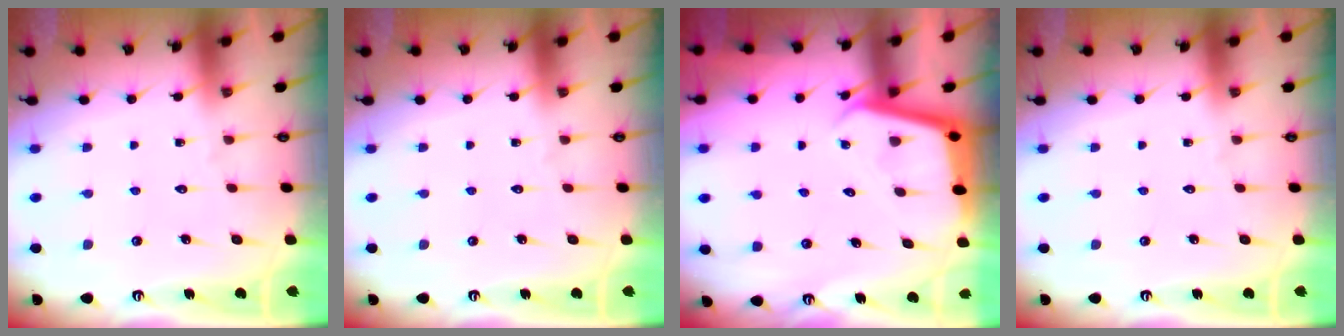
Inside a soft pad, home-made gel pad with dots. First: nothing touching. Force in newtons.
{"total": 0.0}
{"total": 3.3, "press": 3.3, "slide": 0.3}
{"total": 0.0}